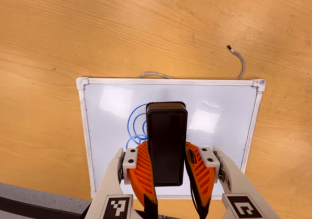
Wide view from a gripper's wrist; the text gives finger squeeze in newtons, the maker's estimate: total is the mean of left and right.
{"total": 7.1, "left": 6.2, "right": 8.1}